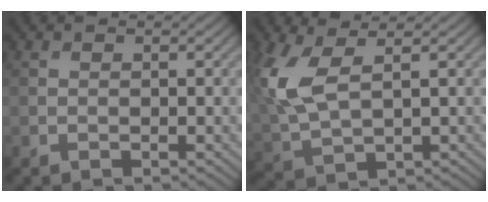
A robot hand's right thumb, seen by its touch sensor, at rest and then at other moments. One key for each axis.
{"total": 8.3, "fx": 2.7, "fy": 3.7, "fz": 6.9, "tx": -0.185, "ty": 0.003, "tz": 0.054}